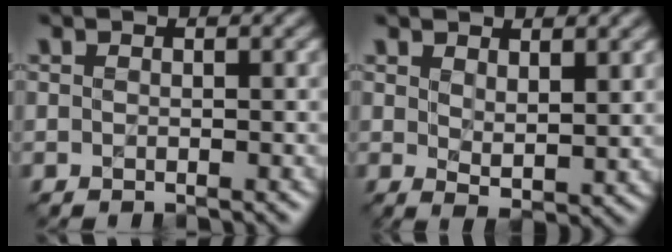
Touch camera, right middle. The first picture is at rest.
{"total": 2.4, "force": [1.7, 0.7, 1.6], "torque": [-0.030, -0.006, 0.032]}